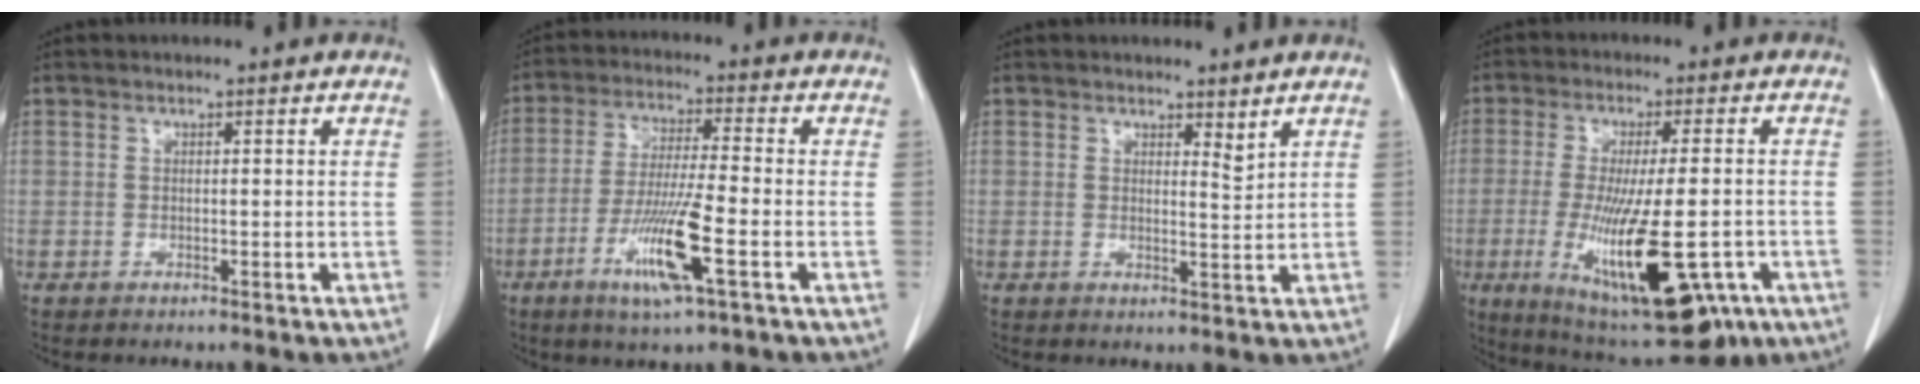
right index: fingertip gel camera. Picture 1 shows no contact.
{"total": 10.5, "force": [-4.1, 0.1, 9.6], "torque": [-0.185, -0.017, -0.077]}
{"total": 2.0, "force": [1.7, 0.2, 1.0], "torque": [-0.017, -0.012, 0.028]}
{"total": 20.2, "force": [-7.3, 4.9, 18.2], "torque": [-0.327, -0.044, -0.102]}